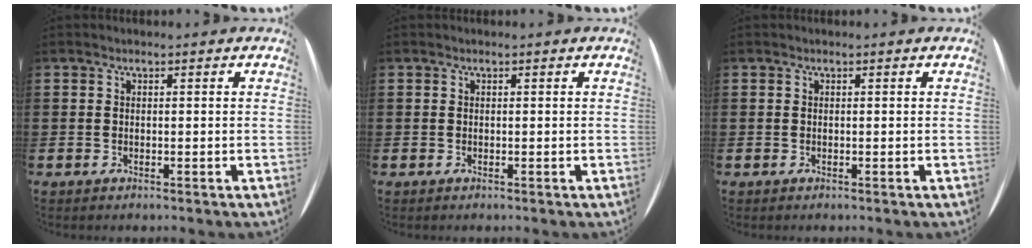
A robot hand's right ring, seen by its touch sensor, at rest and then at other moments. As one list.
[{"total": 0.0}, {"total": 0.0}]